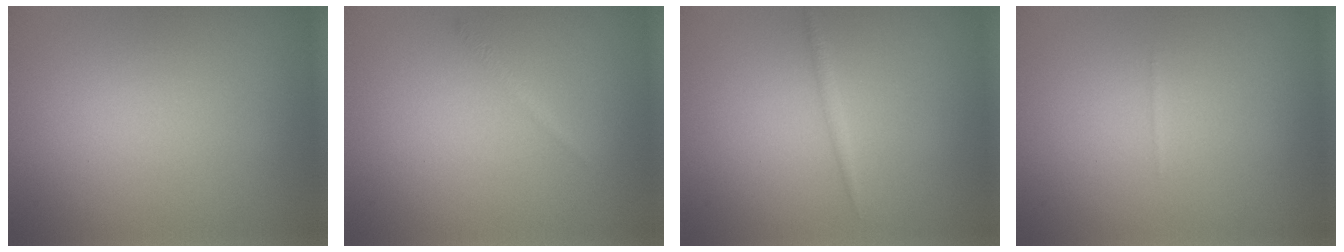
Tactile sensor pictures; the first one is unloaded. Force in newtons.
{"total": 0.6, "press": 0.6, "slide": 0.0}
{"total": 0.7, "press": 0.7, "slide": 0.0}
{"total": 0.0}